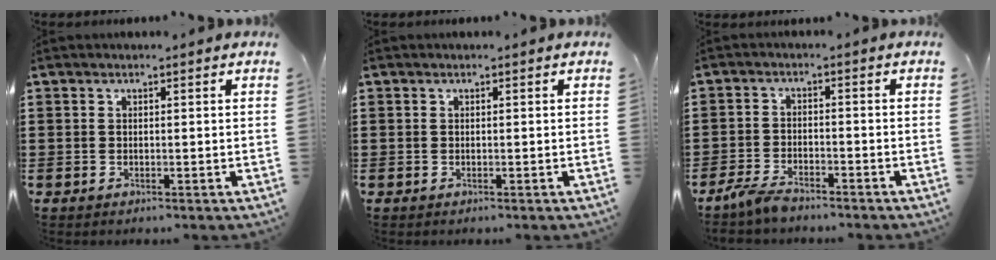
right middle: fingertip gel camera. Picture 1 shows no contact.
{"total": 0.0}
{"total": 3.9, "force": [-3.4, 0.9, 1.7], "torque": [-0.050, -0.002, -0.072]}